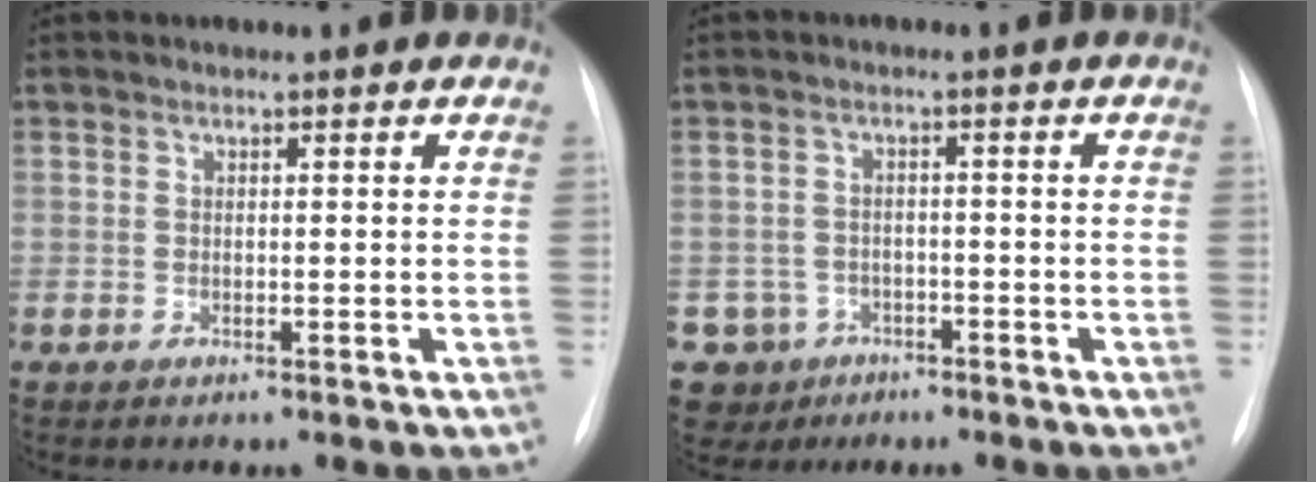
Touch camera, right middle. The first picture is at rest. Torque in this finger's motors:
{"motor_torque": [1.07, -1.07, 0.69, 0.14]}